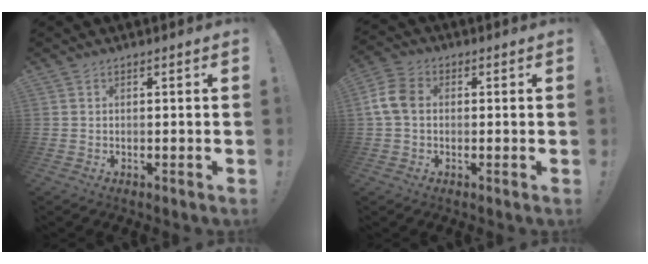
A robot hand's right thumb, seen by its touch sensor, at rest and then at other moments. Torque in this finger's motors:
{"motor_torque": [0.19, 0.33, 0.00, 0.00, 0.02]}